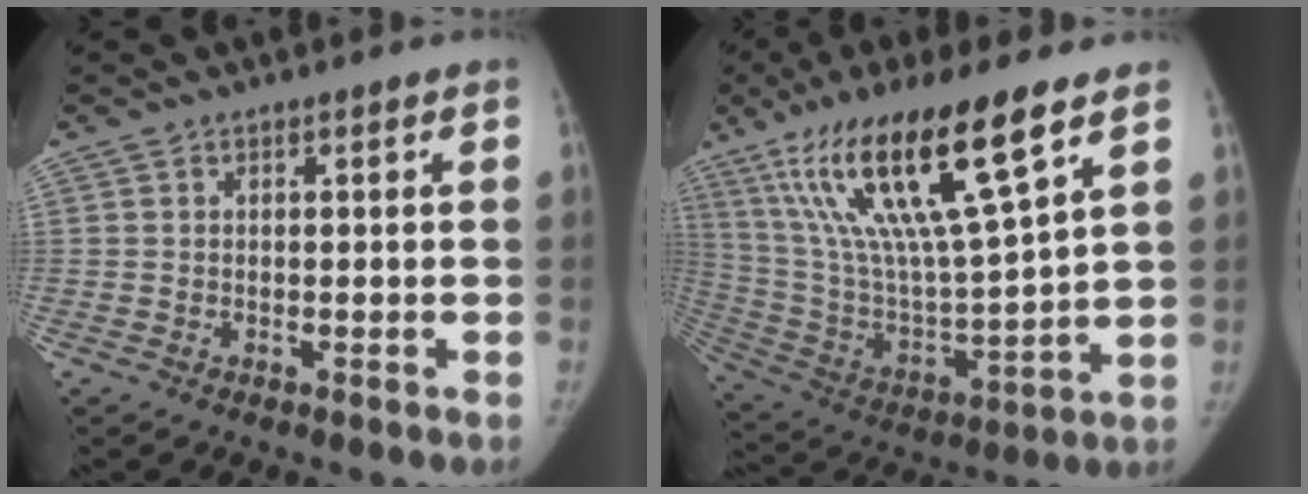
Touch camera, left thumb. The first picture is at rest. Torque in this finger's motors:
{"motor_torque": [3.12, 1.89, 2.27, -0.50, 0.26]}